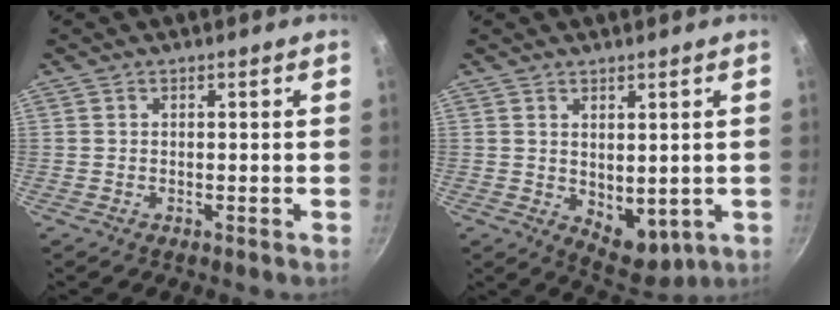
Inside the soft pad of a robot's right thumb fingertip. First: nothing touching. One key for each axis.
{"total": 6.9, "fx": 0.8, "fy": 4.3, "fz": 5.3, "tx": -0.054, "ty": -0.023, "tz": 0.029}